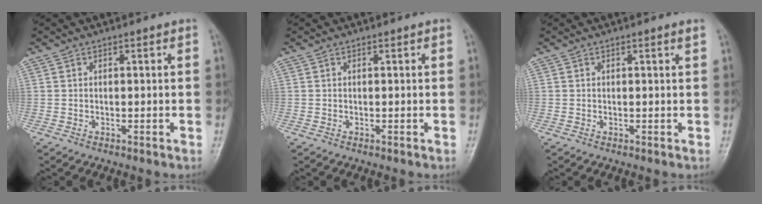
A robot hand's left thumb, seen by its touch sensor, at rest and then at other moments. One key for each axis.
{"total": 0.0}
{"total": 0.6, "fx": 0.3, "fy": -0.1, "fz": 0.5, "tx": -0.012, "ty": -0.002, "tz": 0.005}